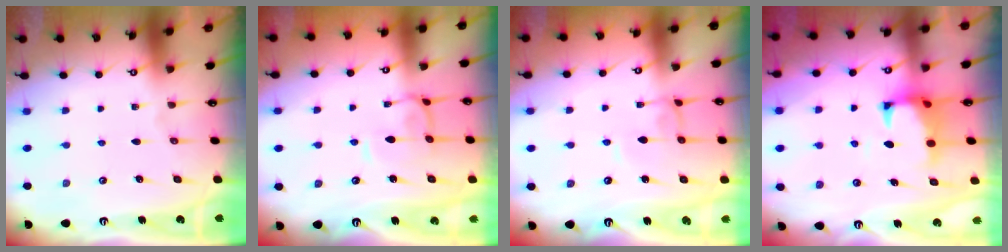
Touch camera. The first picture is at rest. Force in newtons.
{"total": 0.7, "press": 0.4, "slide": 0.5}
{"total": 0.8, "press": 0.7, "slide": 0.1}
{"total": 1.5, "press": 1.1, "slide": 1.1}